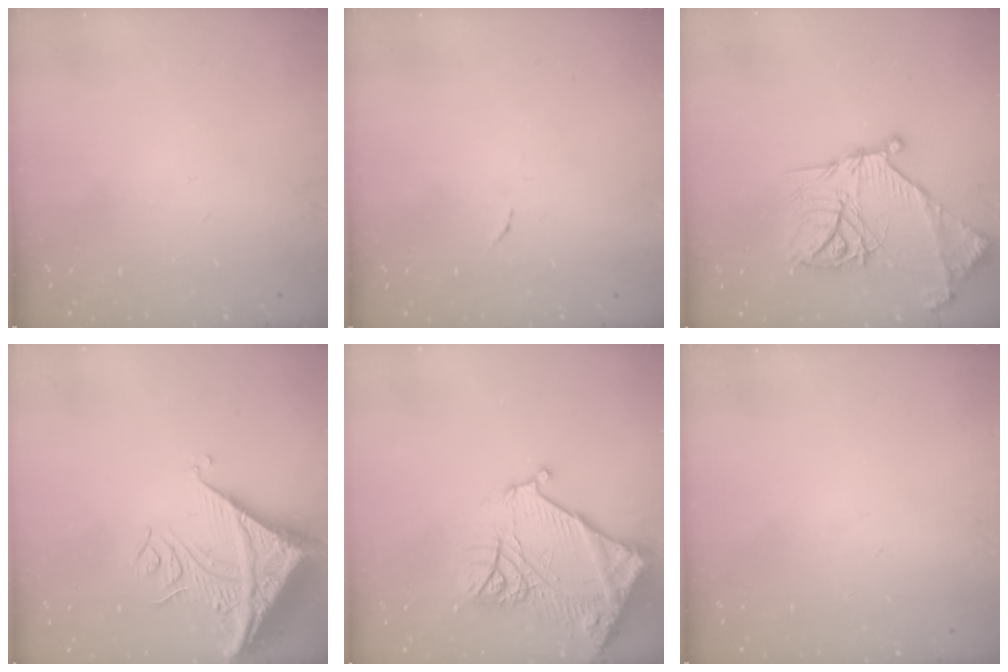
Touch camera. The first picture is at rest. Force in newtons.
{"total": 3.3, "press": 3.3, "slide": 0.1}
{"total": 22.5, "press": 22.4, "slide": 2.2}
{"total": 14.2, "press": 14.1, "slide": 1.9}
{"total": 18.5, "press": 18.4, "slide": 1.9}
{"total": 0.0}